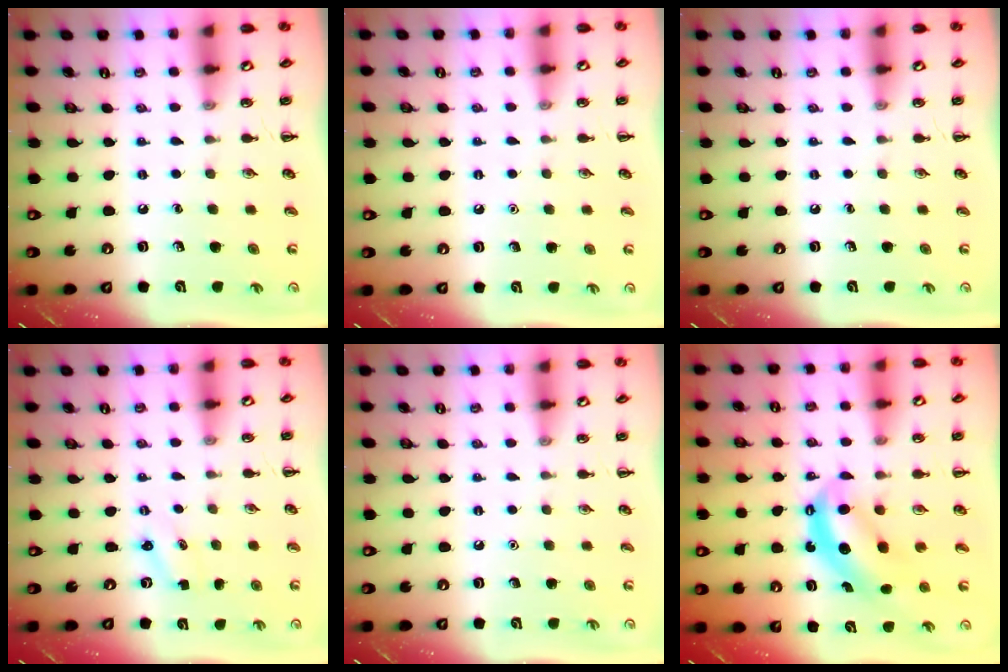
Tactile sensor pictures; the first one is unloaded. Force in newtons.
{"total": 1.6, "press": 1.6, "slide": 0.1}
{"total": 0.0}
{"total": 1.8, "press": 1.7, "slide": 0.5}
{"total": 1.6, "press": 1.5, "slide": 0.1}
{"total": 6.1, "press": 6.0, "slide": 1.3}